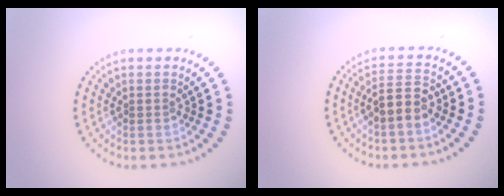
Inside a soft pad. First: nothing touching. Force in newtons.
{"total": 2.7, "press": 2.6, "slide": 0.8}